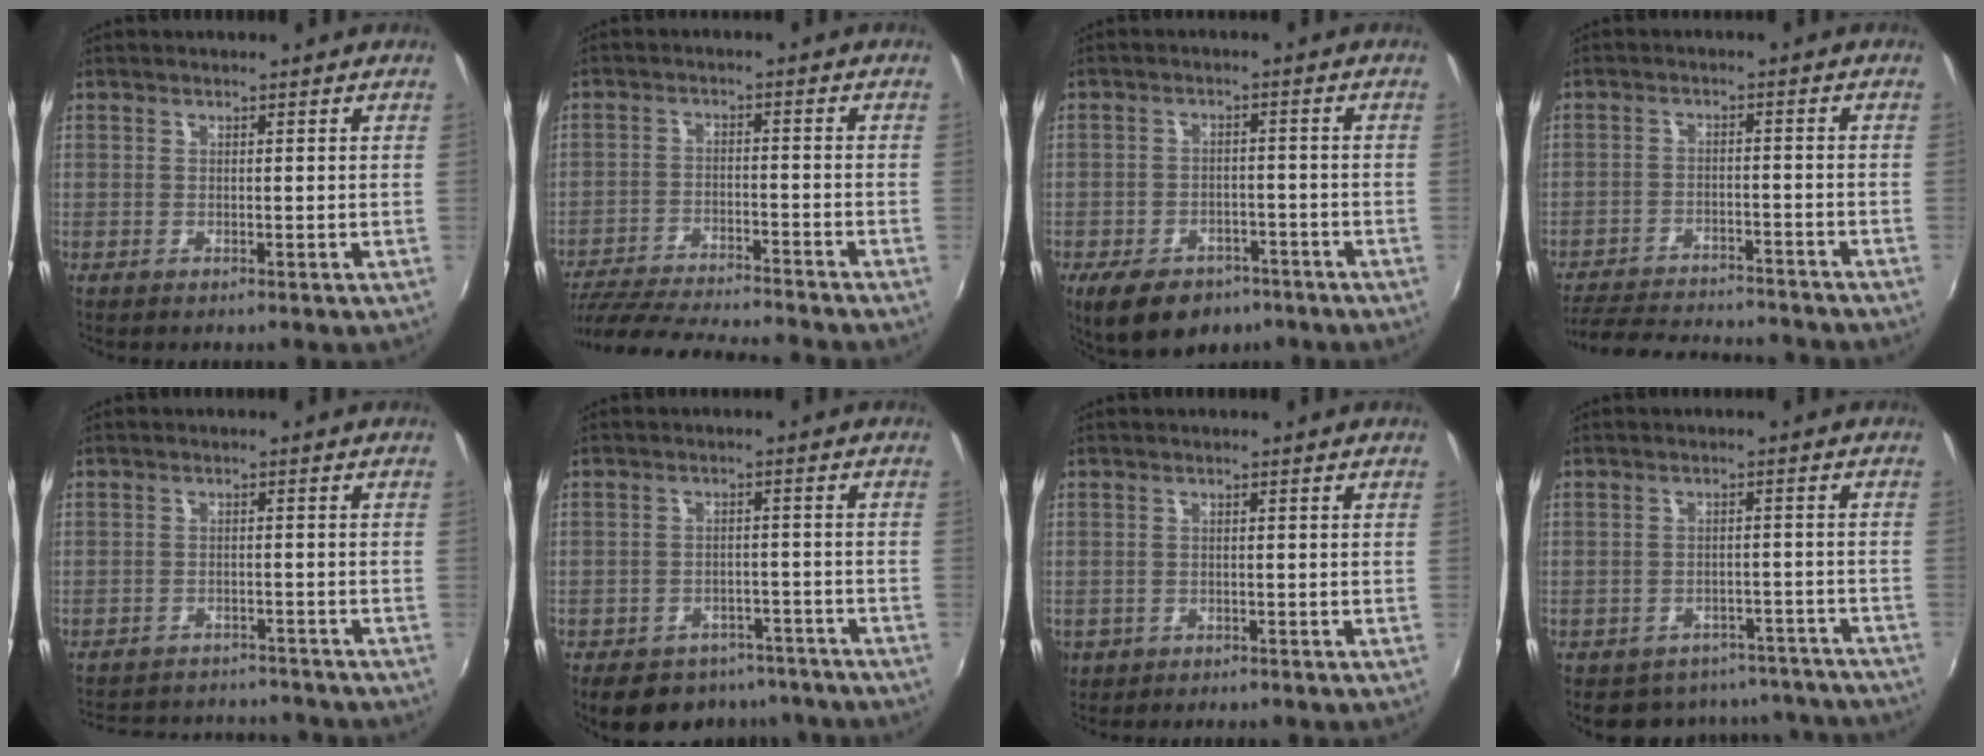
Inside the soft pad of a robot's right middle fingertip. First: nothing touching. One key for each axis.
{"total": 17.6, "fx": -15.8, "fy": 1.1, "fz": 7.6, "tx": -0.157, "ty": -0.025, "tz": -0.250}
{"total": 11.9, "fx": -7.8, "fy": 6.8, "fz": 5.7, "tx": -0.132, "ty": -0.007, "tz": -0.112}
{"total": 18.4, "fx": -16.4, "fy": 4.0, "fz": 7.3, "tx": -0.156, "ty": -0.011, "tz": -0.230}
{"total": 12.5, "fx": -11.3, "fy": 4.0, "fz": 3.6, "tx": -0.087, "ty": 0.022, "tz": -0.152}
{"total": 14.0, "fx": -11.0, "fy": 7.2, "fz": 4.9, "tx": -0.109, "ty": 0.014, "tz": -0.130}
{"total": 3.6, "fx": -1.5, "fy": 3.0, "fz": 1.2, "tx": -0.036, "ty": -0.005, "tz": -0.021}
{"total": 15.1, "fx": -13.2, "fy": 6.6, "fz": 3.5, "tx": -0.075, "ty": 0.029, "tz": -0.144}